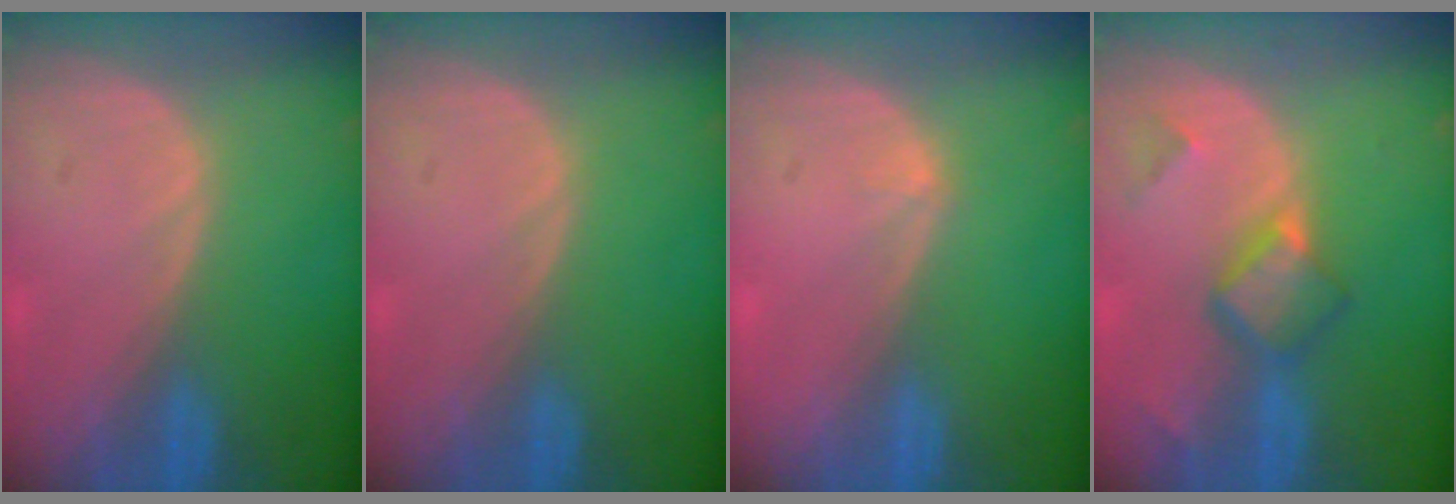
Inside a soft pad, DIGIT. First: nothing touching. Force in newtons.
{"total": 0.0}
{"total": 0.6, "press": 0.4, "slide": 0.5}
{"total": 5.7, "press": 5.0, "slide": 2.8}